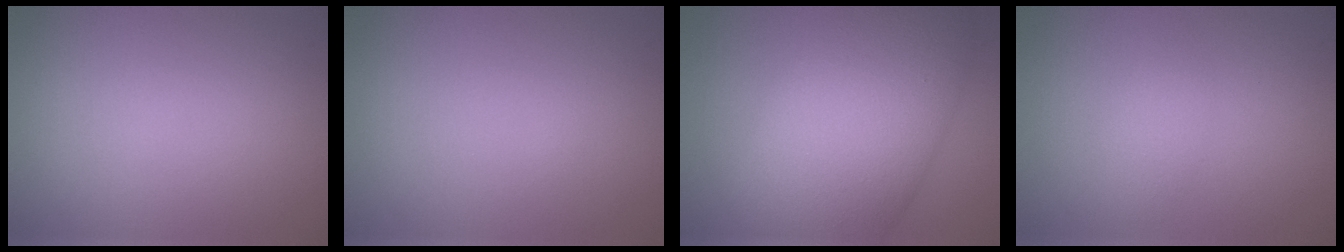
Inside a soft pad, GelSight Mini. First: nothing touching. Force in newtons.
{"total": 0.0}
{"total": 12.2, "press": 12.2, "slide": 0.6}
{"total": 1.3, "press": 1.3, "slide": 0.0}